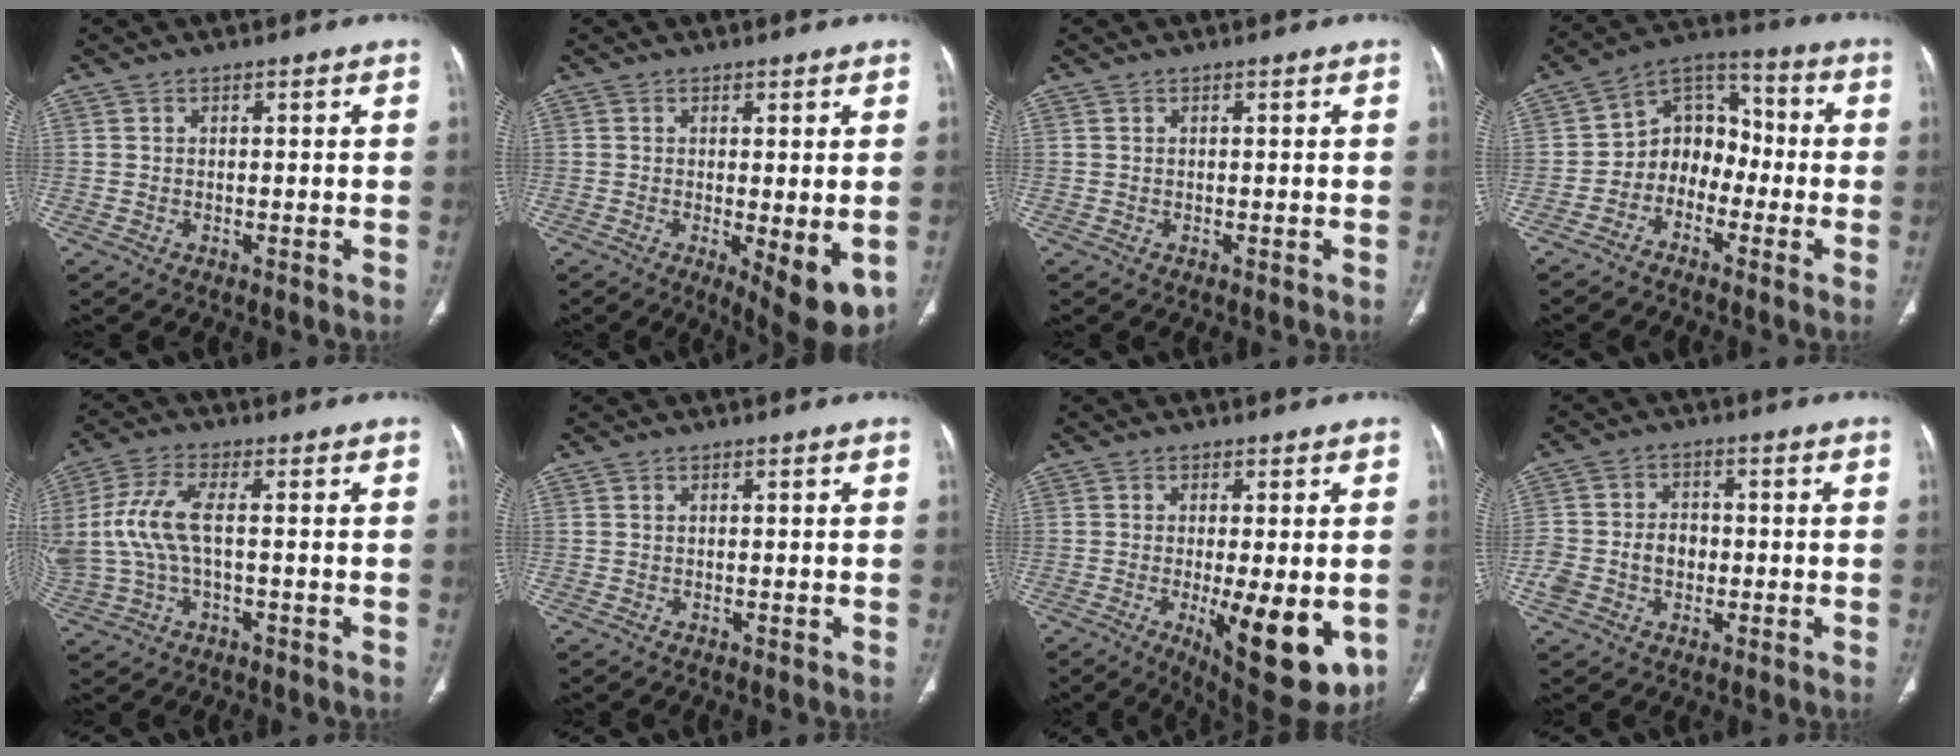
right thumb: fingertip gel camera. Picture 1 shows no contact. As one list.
[{"total": 7.6, "force": [-1.7, 2.3, 7.1], "torque": [-0.096, -0.023, -0.021]}, {"total": 0.0}, {"total": 9.7, "force": [-3.1, 7.8, 4.9], "torque": [-0.044, 0.058, -0.072]}, {"total": 10.7, "force": [0.4, 4.8, 9.6], "torque": [-0.240, 0.022, 0.012]}, {"total": 0.0}, {"total": 15.5, "force": [-3.7, 5.1, 14.1], "torque": [-0.170, -0.024, -0.037]}, {"total": 8.0, "force": [-1.5, 6.2, 4.8], "torque": [-0.082, 0.029, -0.025]}]